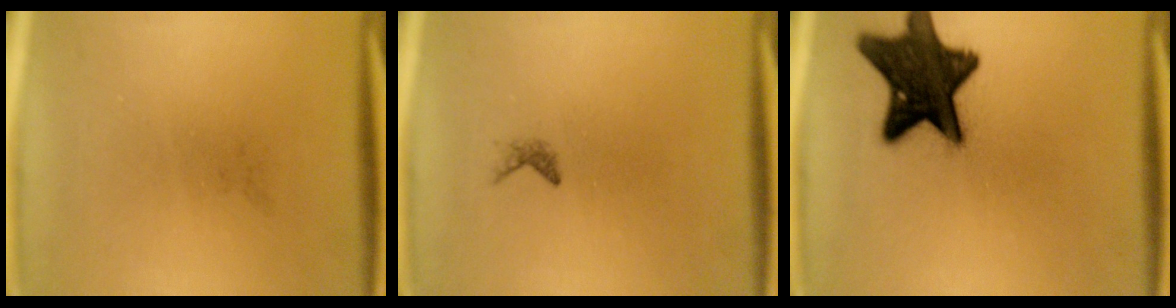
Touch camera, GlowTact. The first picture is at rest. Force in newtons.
{"total": 0.6}
{"total": 17.0}